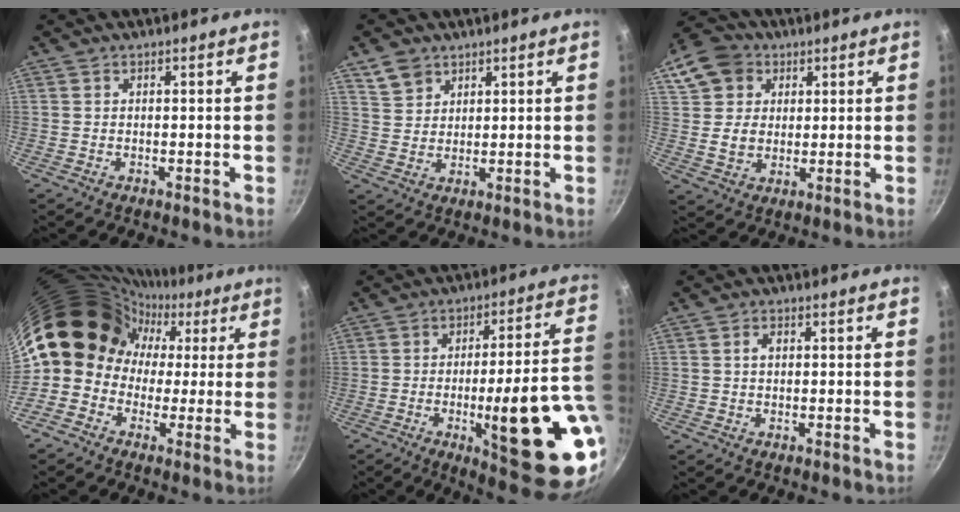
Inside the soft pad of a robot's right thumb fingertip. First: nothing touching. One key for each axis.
{"total": 5.0, "fx": 3.3, "fy": 3.5, "fz": 1.4, "tx": -0.009, "ty": -0.004, "tz": 0.069}
{"total": 11.7, "fx": 4.8, "fy": 9.5, "fz": 4.8, "tx": -0.068, "ty": 0.001, "tz": 0.083}
{"total": 15.5, "fx": 0.7, "fy": 14.0, "fz": 6.6, "tx": -0.068, "ty": 0.052, "tz": -0.010}
{"total": 22.5, "fx": -5.0, "fy": 4.8, "fz": 21.5, "tx": -0.270, "ty": 0.007, "tz": -0.057}
{"total": 1.6, "fx": 0.2, "fy": 1.1, "fz": 1.2, "tx": -0.017, "ty": 0.005, "tz": 0.003}